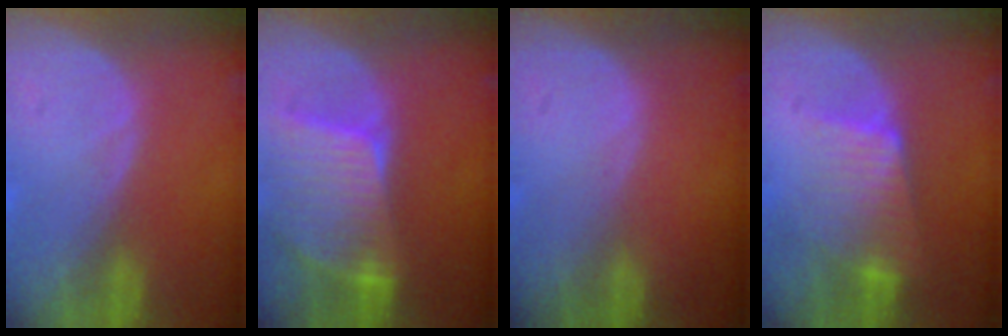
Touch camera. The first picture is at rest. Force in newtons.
{"total": 9.4, "press": 8.2, "slide": 4.5}
{"total": 0.0}
{"total": 6.5, "press": 6.1, "slide": 2.3}